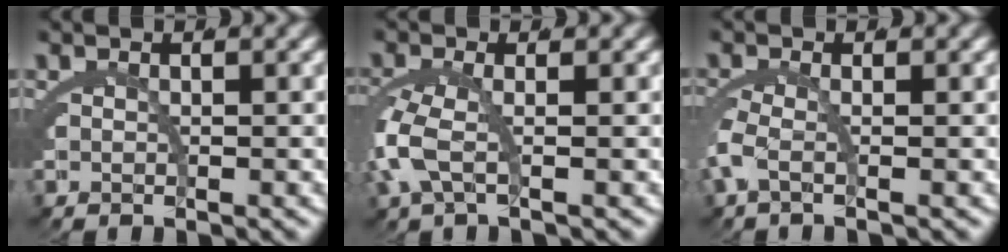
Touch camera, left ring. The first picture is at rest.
{"total": 3.8, "force": [-0.3, 1.5, 3.5], "torque": [-0.097, -0.012, 0.000]}
{"total": 2.2, "force": [-0.3, 0.5, 2.1], "torque": [-0.062, -0.012, -0.003]}